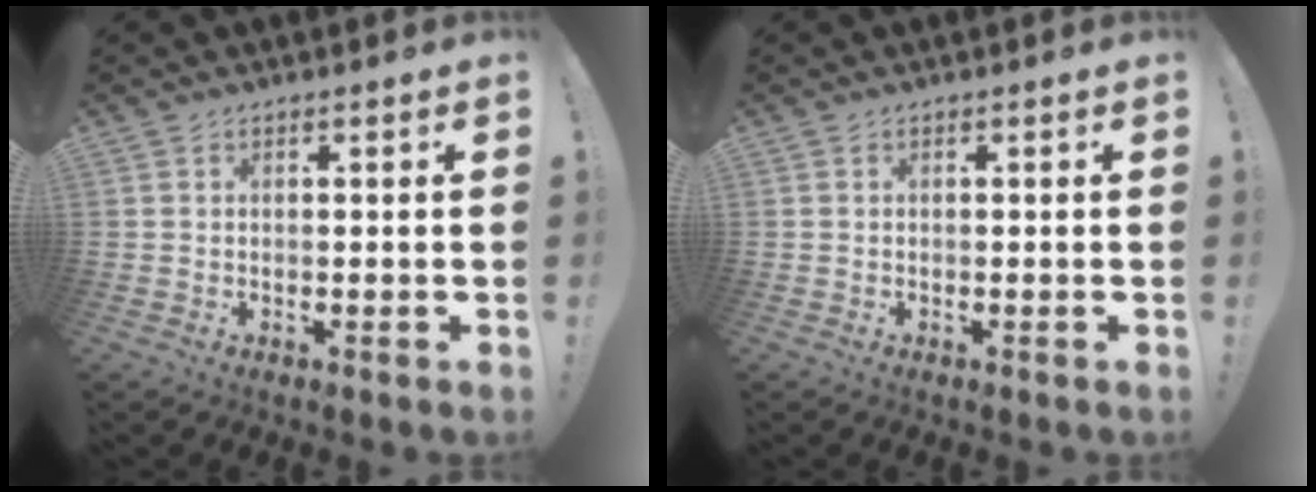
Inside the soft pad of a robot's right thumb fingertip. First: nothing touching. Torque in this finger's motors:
{"motor_torque": [0.00, 0.00, 0.00, 0.00, 0.00]}